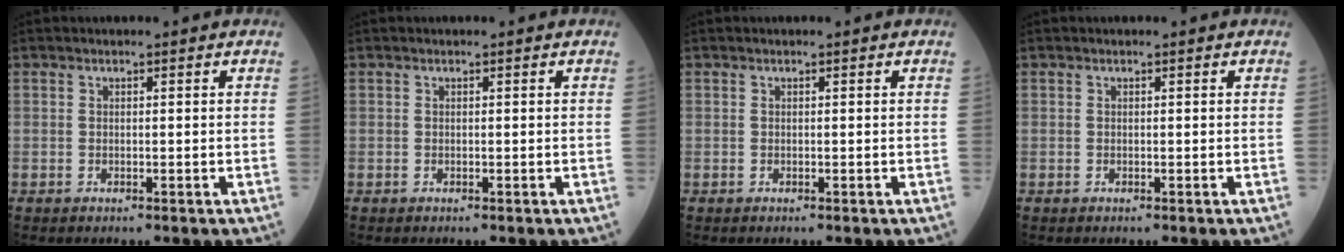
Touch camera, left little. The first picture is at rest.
{"total": 0.0}
{"total": 0.0}
{"total": 0.0}